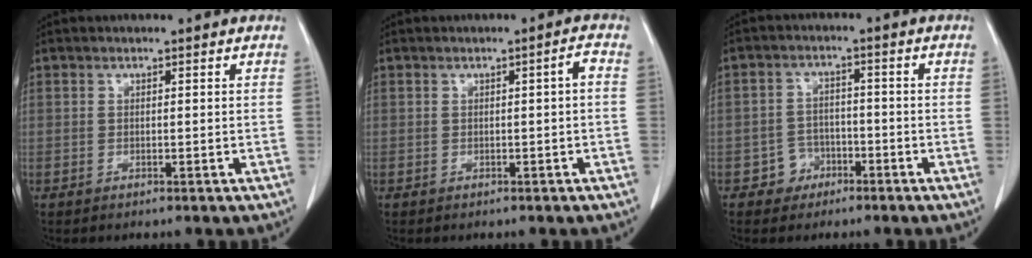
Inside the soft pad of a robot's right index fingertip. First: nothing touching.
{"total": 1.6, "force": [0.0, 0.1, 1.6], "torque": [-0.021, 0.005, 0.000]}
{"total": 3.9, "force": [-2.0, 3.3, 0.2], "torque": [0.004, 0.016, -0.033]}